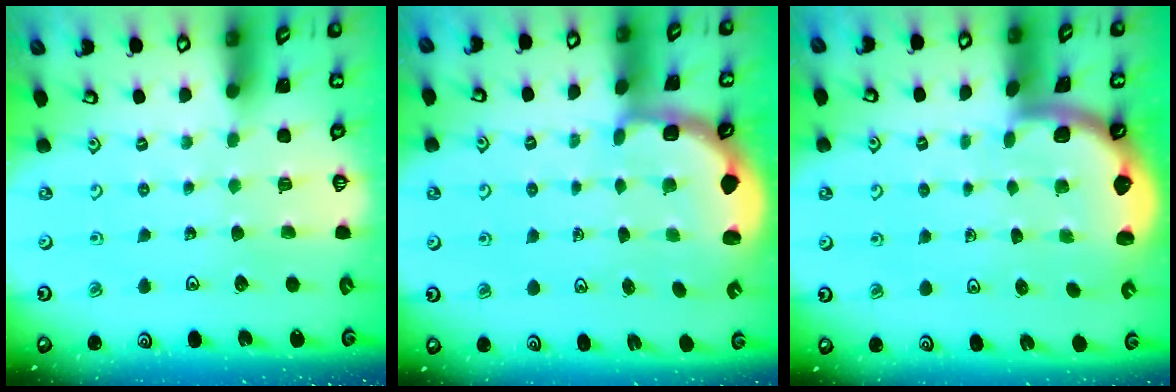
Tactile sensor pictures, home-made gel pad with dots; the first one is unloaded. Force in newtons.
{"total": 2.8, "press": 2.0, "slide": 2.0}
{"total": 1.6, "press": 1.6, "slide": 0.1}